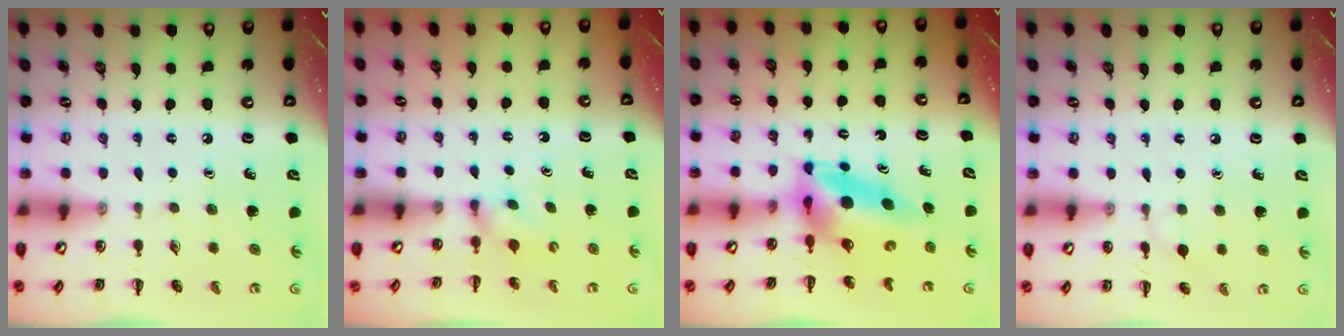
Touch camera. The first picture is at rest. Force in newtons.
{"total": 2.9, "press": 2.7, "slide": 1.1}
{"total": 7.3, "press": 7.0, "slide": 2.3}
{"total": 5.5, "press": 5.2, "slide": 1.7}